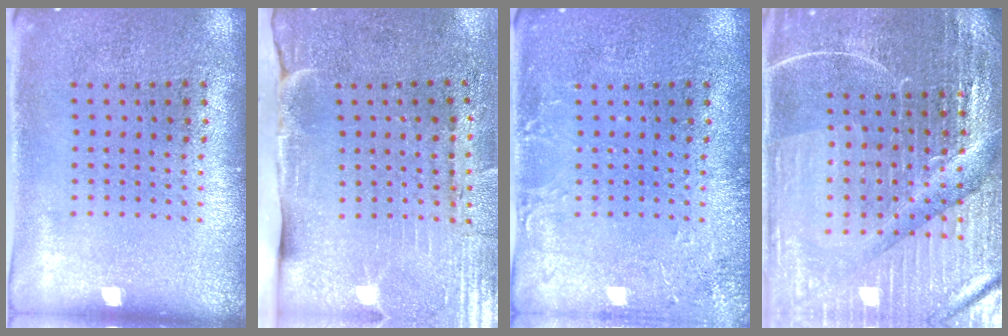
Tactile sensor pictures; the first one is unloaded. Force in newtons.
{"total": 4.6, "press": 3.8, "slide": 2.6}
{"total": 2.2, "press": 2.2, "slide": 0.3}
{"total": 5.2, "press": 4.9, "slide": 1.8}